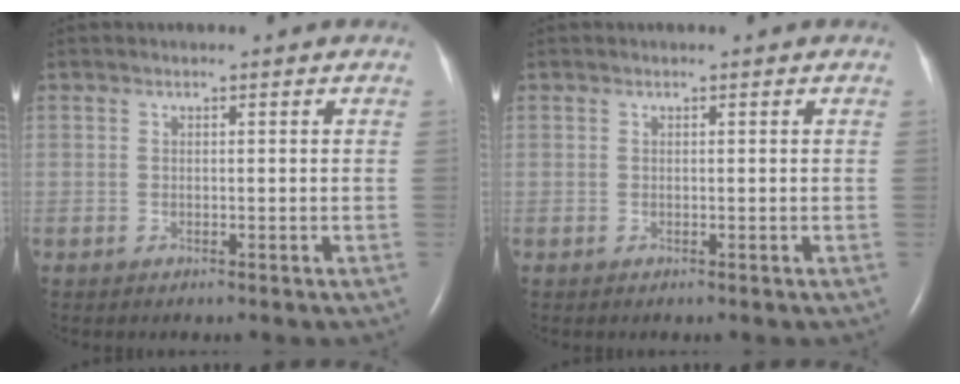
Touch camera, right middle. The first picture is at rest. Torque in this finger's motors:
{"motor_torque": [-0.07, 0.05, -0.02, 0.00]}